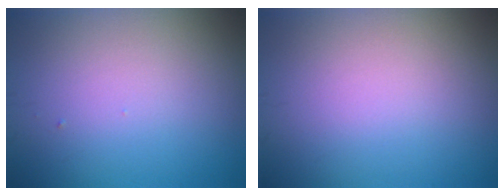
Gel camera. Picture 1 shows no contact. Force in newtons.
{"total": 0.0}